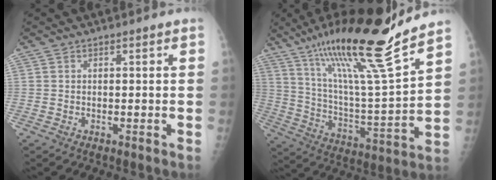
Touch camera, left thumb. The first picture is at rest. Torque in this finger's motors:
{"motor_torque": [1.03, -0.06, 1.65, -1.12, 0.48]}